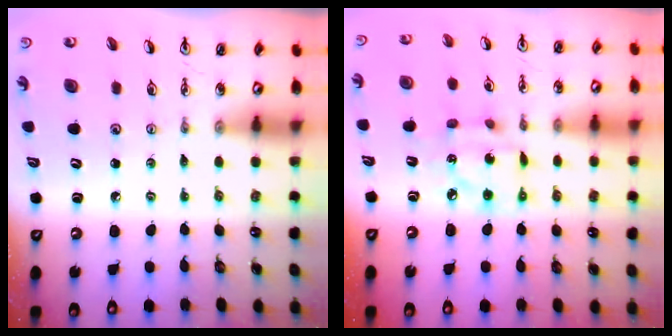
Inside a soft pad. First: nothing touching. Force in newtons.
{"total": 9.5, "press": 9.5, "slide": 0.5}